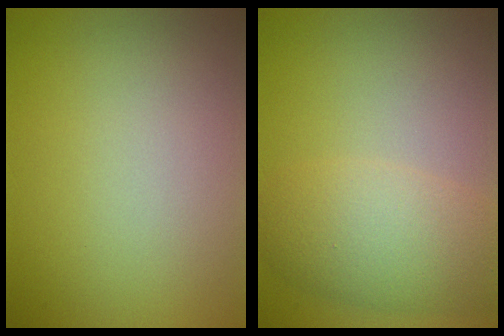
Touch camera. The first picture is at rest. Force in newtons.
{"total": 5.1, "press": 5.1, "slide": 0.2}